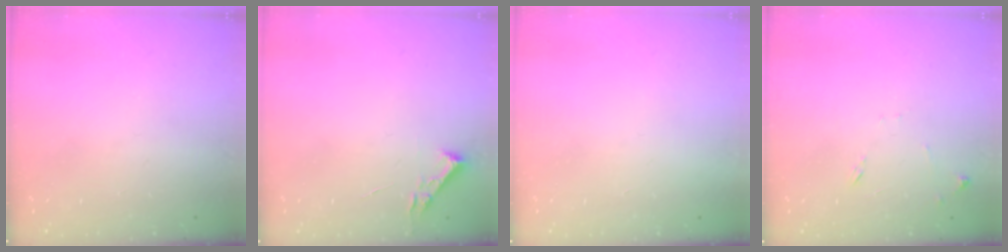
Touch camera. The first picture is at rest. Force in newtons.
{"total": 2.7, "press": 2.7, "slide": 0.4}
{"total": 1.6, "press": 1.6, "slide": 0.1}
{"total": 6.7, "press": 6.7, "slide": 0.6}